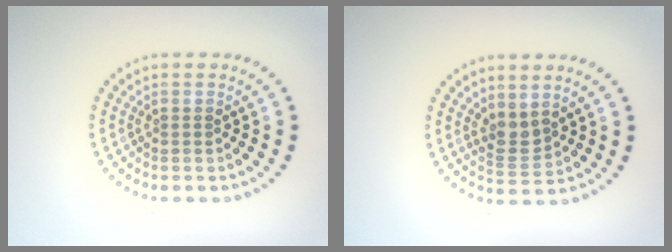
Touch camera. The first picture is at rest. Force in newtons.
{"total": 2.0, "press": 1.7, "slide": 1.1}